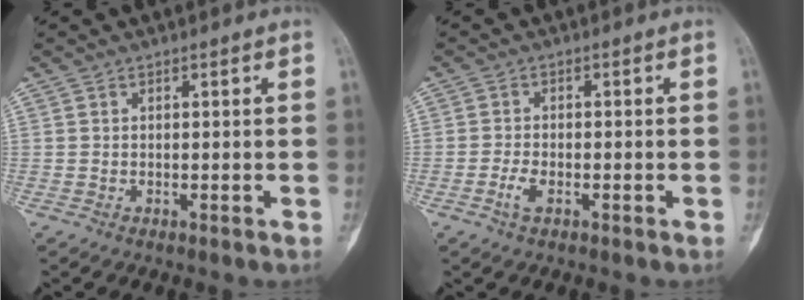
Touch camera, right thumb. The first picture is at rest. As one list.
[{"total": 2.4, "force": [-1.2, 1.2, 1.7], "torque": [-0.039, 0.007, -0.027]}]